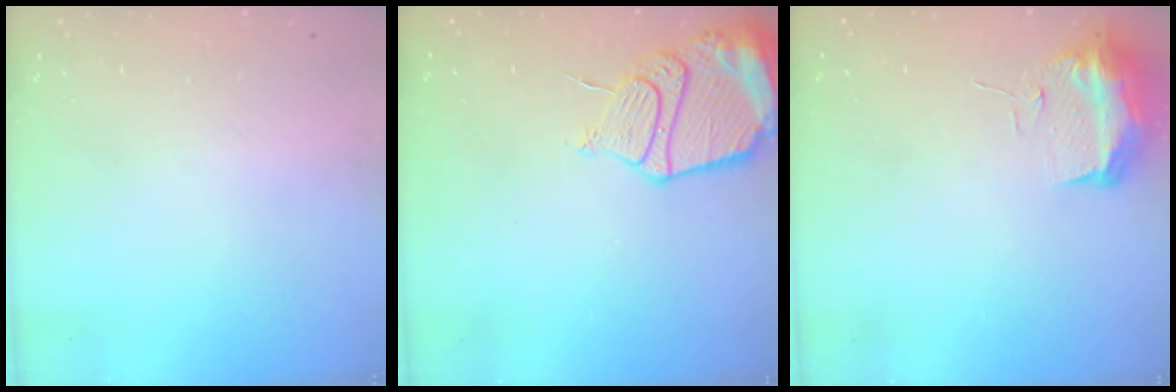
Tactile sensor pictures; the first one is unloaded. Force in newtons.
{"total": 15.3, "press": 15.2, "slide": 1.7}
{"total": 9.2, "press": 9.2, "slide": 1.1}